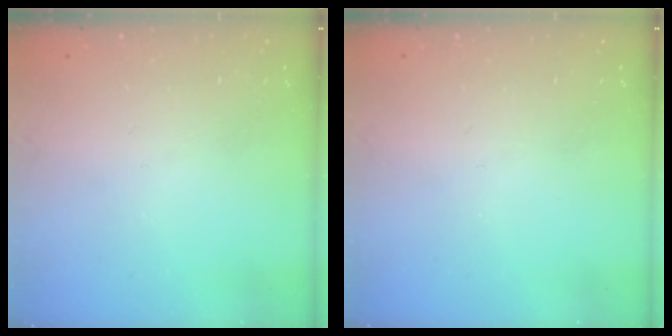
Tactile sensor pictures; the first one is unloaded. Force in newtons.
{"total": 0.0}